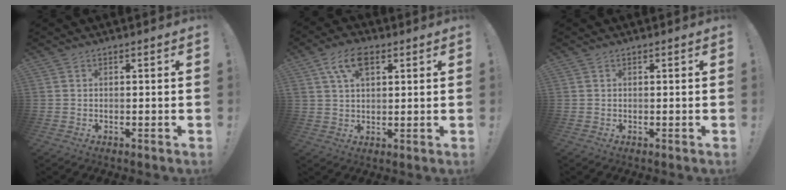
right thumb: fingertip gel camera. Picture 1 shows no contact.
{"total": 8.4, "force": [3.8, 4.5, 5.9], "torque": [-0.109, 0.006, 0.073]}
{"total": 0.0}